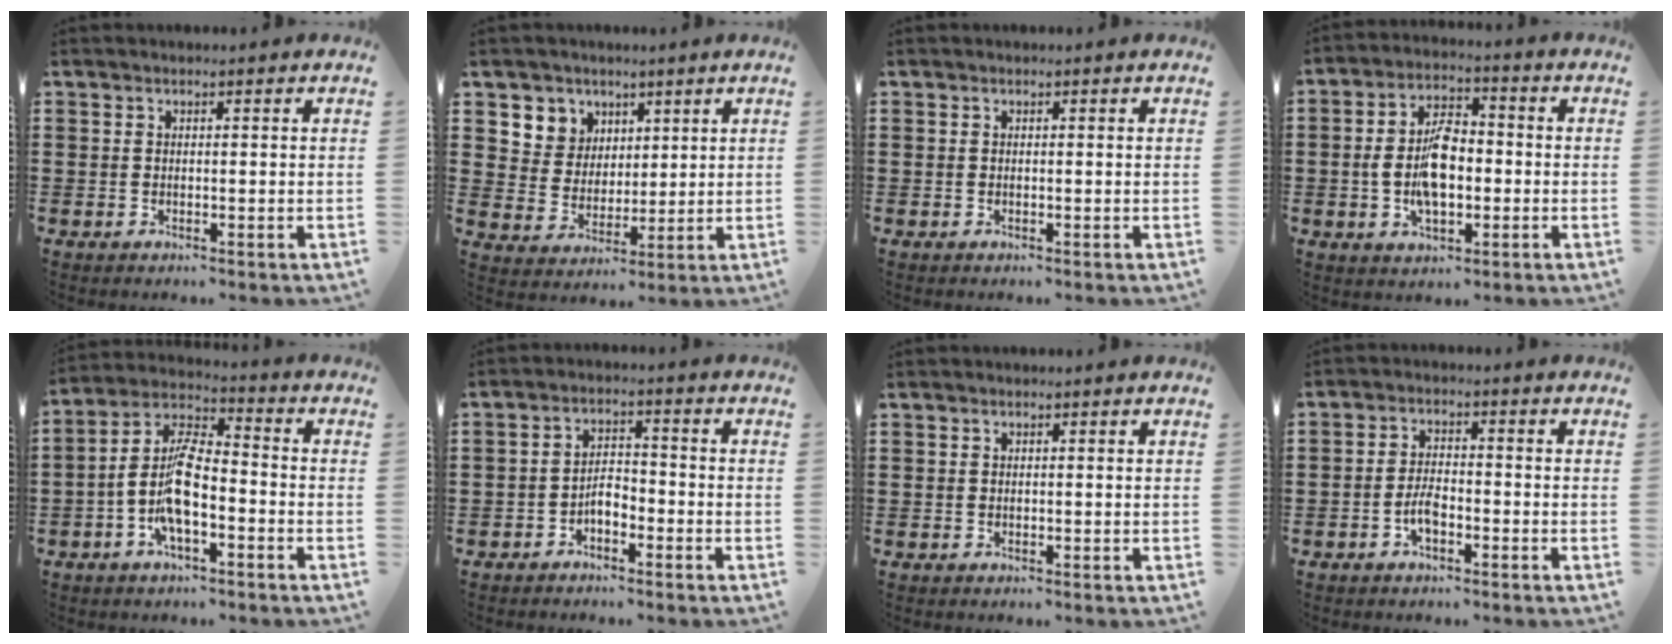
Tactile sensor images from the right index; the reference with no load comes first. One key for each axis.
{"total": 6.2, "fx": 3.3, "fy": 5.2, "fz": -0.1, "tx": -0.028, "ty": -0.003, "tz": 0.059}
{"total": 0.0}
{"total": 8.5, "fx": -1.0, "fy": 4.5, "fz": 7.2, "tx": -0.147, "ty": 0.001, "tz": -0.025}
{"total": 9.4, "fx": -3.3, "fy": 3.5, "fz": 8.1, "tx": -0.191, "ty": -0.007, "tz": -0.068}
{"total": 3.1, "fx": -2.0, "fy": 1.4, "fz": 2.0, "tx": -0.039, "ty": 0.007, "tz": -0.040}
{"total": 0.0}
{"total": 3.5, "fx": -1.7, "fy": 1.5, "fz": 2.7, "tx": -0.063, "ty": 0.000, "tz": -0.037}